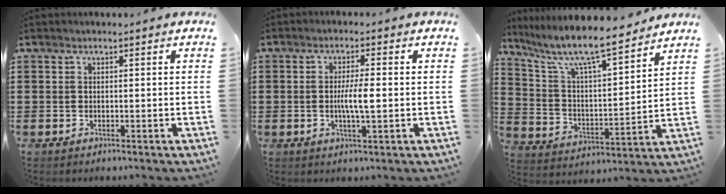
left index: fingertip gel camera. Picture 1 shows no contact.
{"total": 4.4, "force": [-0.2, 0.8, 4.4], "torque": [-0.084, -0.002, -0.008]}
{"total": 8.9, "force": [7.5, 1.2, 4.8], "torque": [-0.125, -0.049, 0.123]}